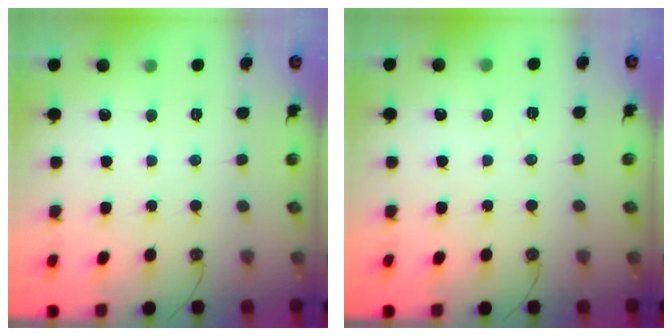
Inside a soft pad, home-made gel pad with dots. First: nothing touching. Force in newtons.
{"total": 2.9, "press": 2.2, "slide": 1.9}